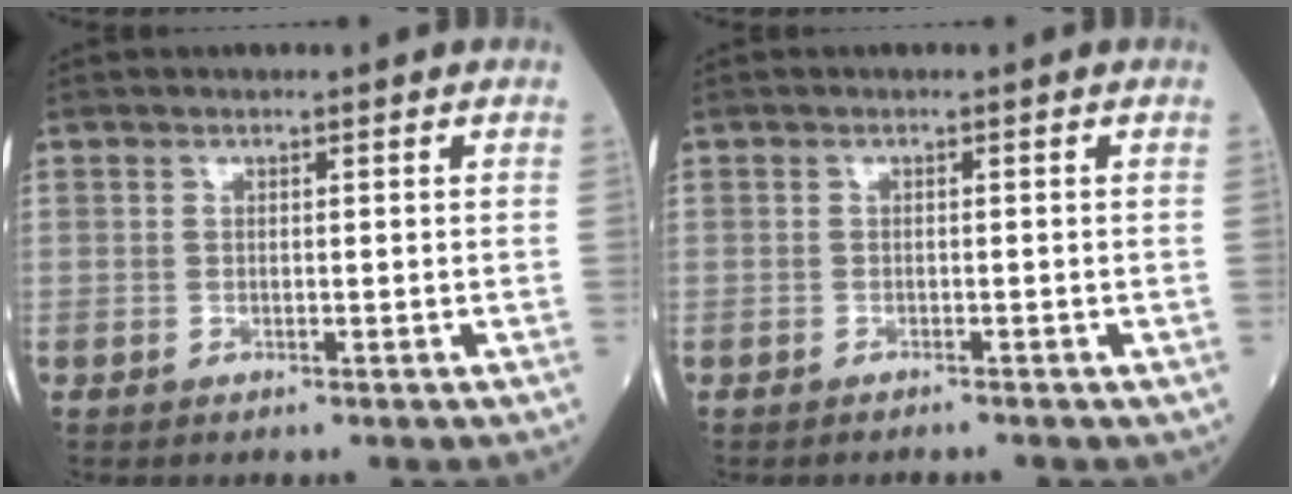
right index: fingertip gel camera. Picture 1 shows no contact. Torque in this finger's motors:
{"motor_torque": [0.48, -0.50, 0.03, 0.02]}